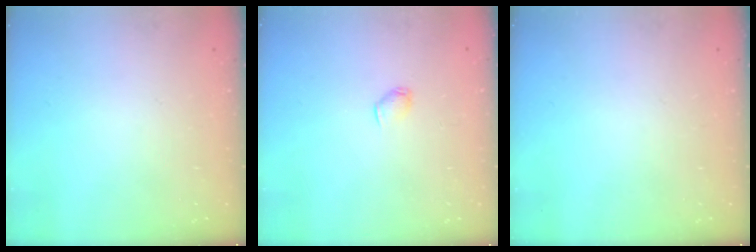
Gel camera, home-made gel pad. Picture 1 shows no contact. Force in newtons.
{"total": 2.8, "press": 2.7, "slide": 0.6}
{"total": 0.0}